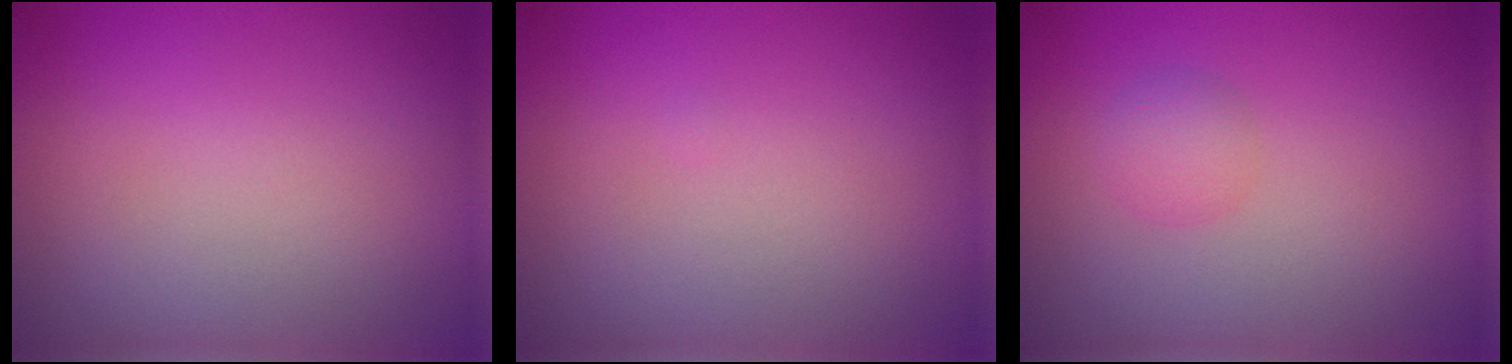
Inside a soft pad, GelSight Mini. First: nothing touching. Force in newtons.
{"total": 0.0}
{"total": 1.8, "press": 1.8, "slide": 0.0}